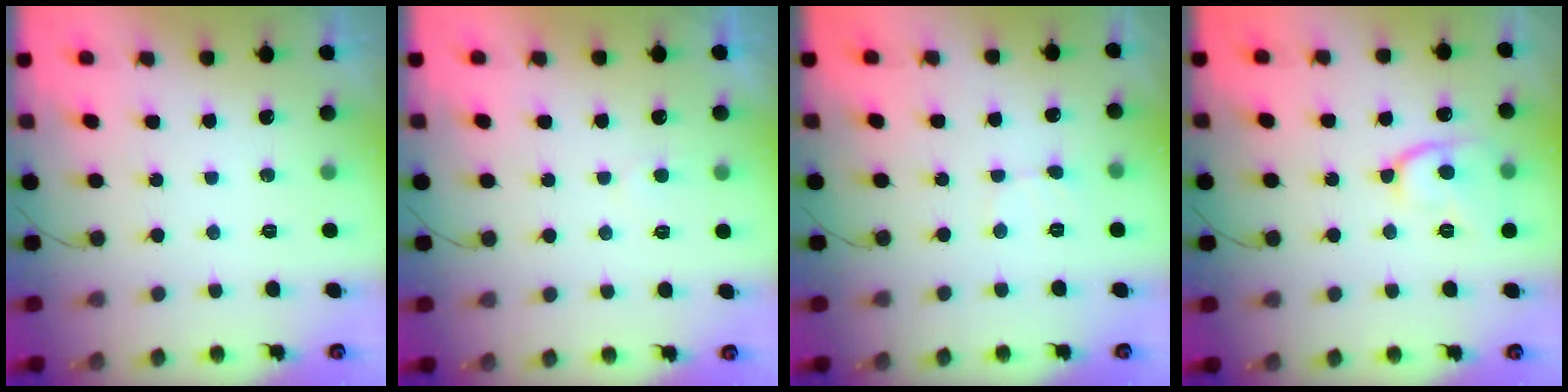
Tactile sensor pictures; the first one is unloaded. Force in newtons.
{"total": 2.8, "press": 2.8, "slide": 0.3}
{"total": 2.4, "press": 2.4, "slide": 0.2}
{"total": 12.7, "press": 12.7, "slide": 1.2}